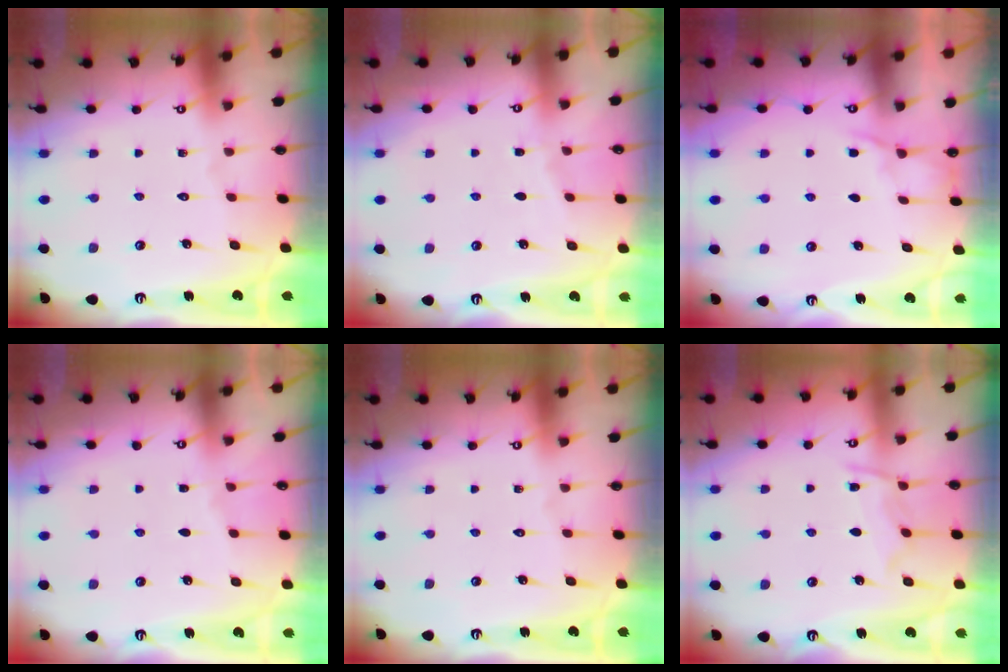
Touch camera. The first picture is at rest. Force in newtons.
{"total": 3.2, "press": 3.2, "slide": 0.4}
{"total": 3.3, "press": 3.3, "slide": 0.5}
{"total": 0.5, "press": 0.5, "slide": 0.1}
{"total": 0.0}
{"total": 8.0, "press": 7.9, "slide": 0.8}